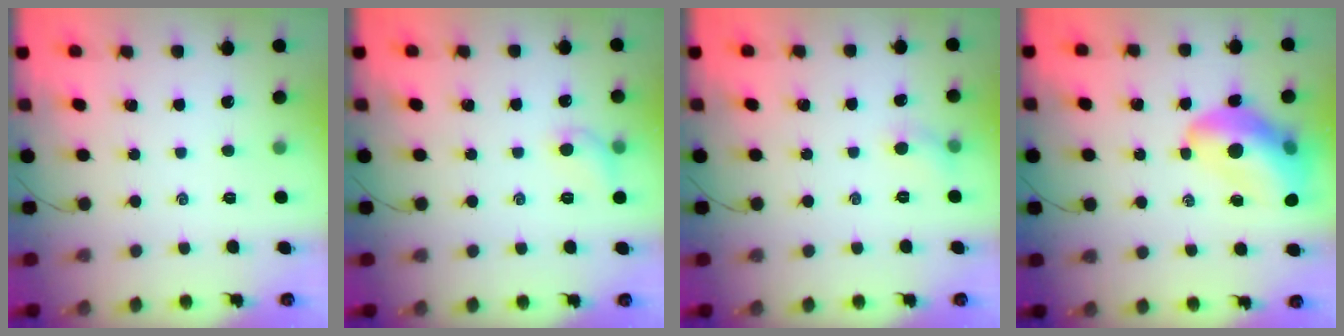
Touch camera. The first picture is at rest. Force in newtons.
{"total": 6.5, "press": 6.4, "slide": 1.2}
{"total": 3.8, "press": 3.6, "slide": 1.4}
{"total": 14.9, "press": 14.3, "slide": 4.2}